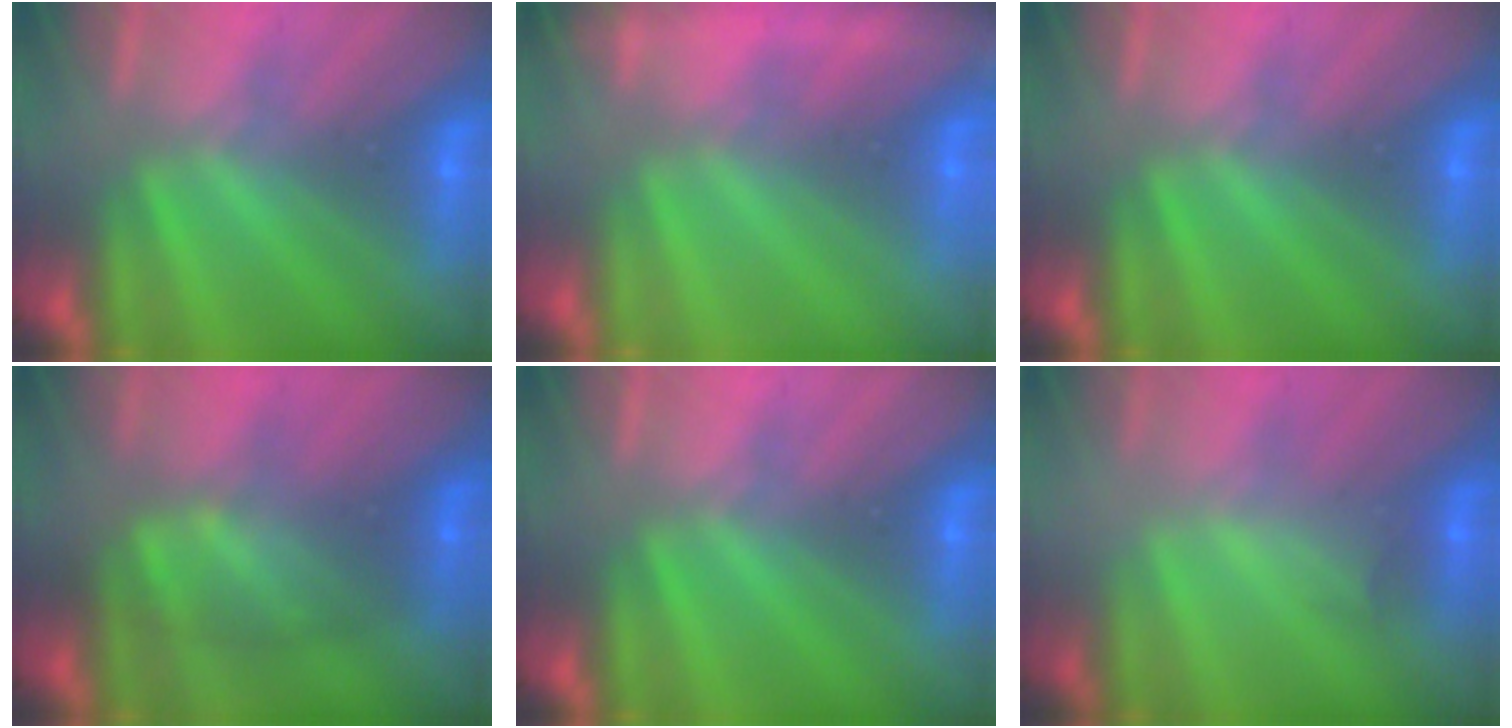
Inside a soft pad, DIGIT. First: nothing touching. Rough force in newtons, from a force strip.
{"total": 11.2}
{"total": 0.0}
{"total": 2.3}
{"total": 0.0}
{"total": 2.1}